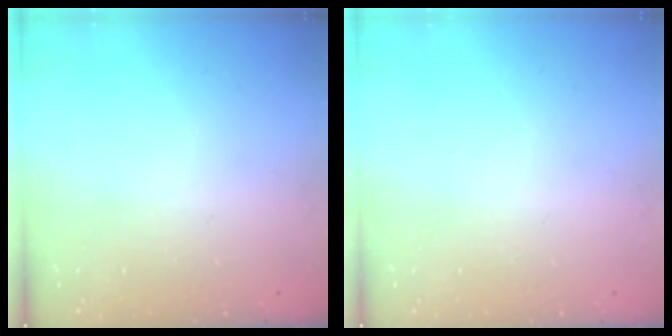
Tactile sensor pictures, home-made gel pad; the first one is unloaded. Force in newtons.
{"total": 0.0}